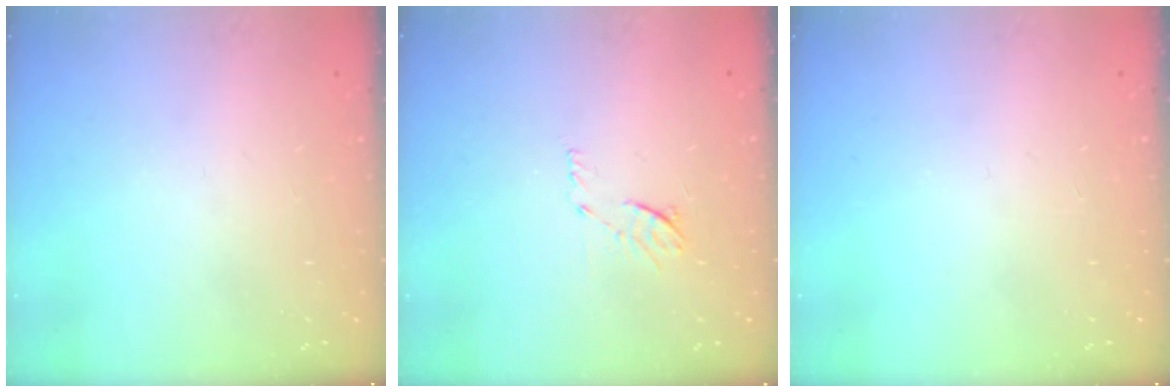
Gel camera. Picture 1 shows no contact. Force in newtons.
{"total": 5.7, "press": 5.6, "slide": 0.8}
{"total": 0.0}